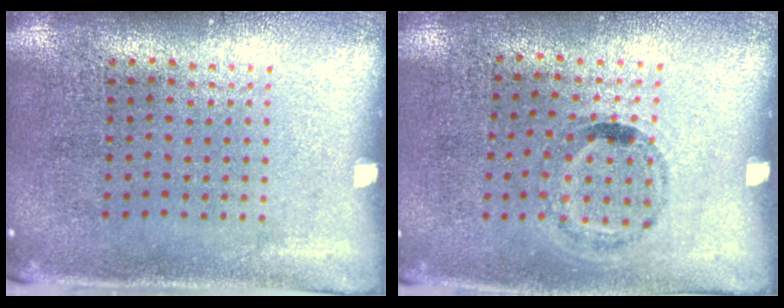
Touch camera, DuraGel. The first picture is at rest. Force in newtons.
{"total": 1.1, "press": 0.7, "slide": 0.9}